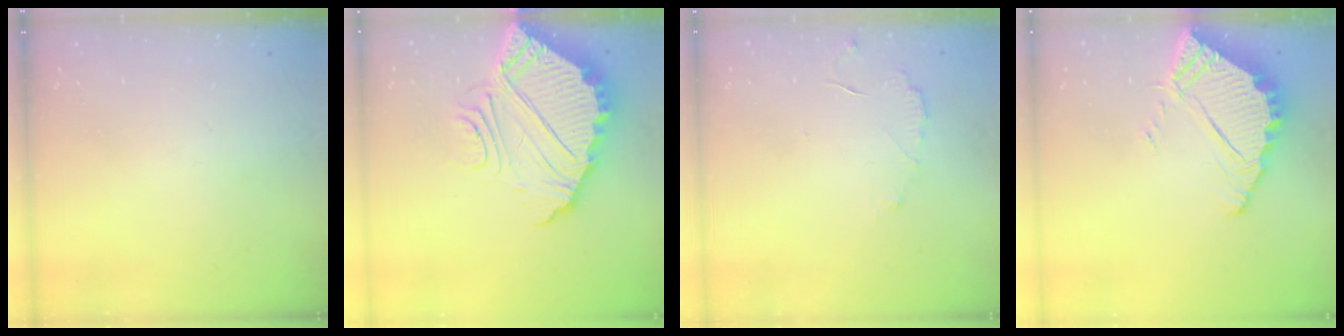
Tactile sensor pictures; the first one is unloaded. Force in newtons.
{"total": 9.6, "press": 9.6, "slide": 0.5}
{"total": 3.8, "press": 3.8, "slide": 0.2}
{"total": 7.1, "press": 7.1, "slide": 0.5}